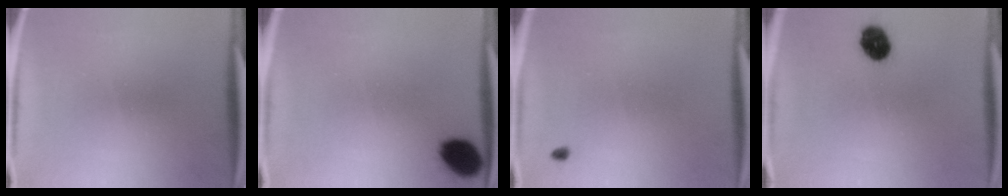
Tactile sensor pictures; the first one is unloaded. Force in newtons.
{"total": 10.4}
{"total": 0.6}
{"total": 7.1}